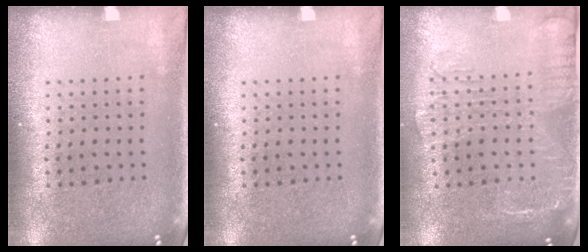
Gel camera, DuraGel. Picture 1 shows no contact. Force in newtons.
{"total": 0.0}
{"total": 1.8, "press": 1.5, "slide": 1.0}